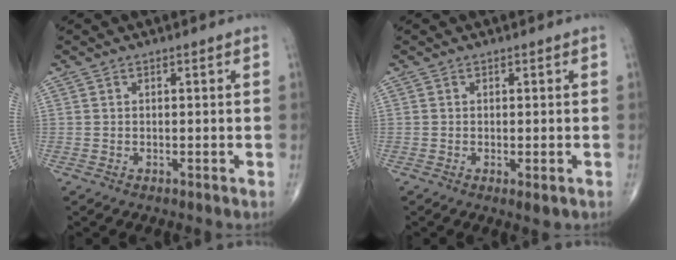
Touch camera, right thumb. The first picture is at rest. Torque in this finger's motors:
{"motor_torque": [0.10, -0.11, -0.23, -0.33, -0.03]}